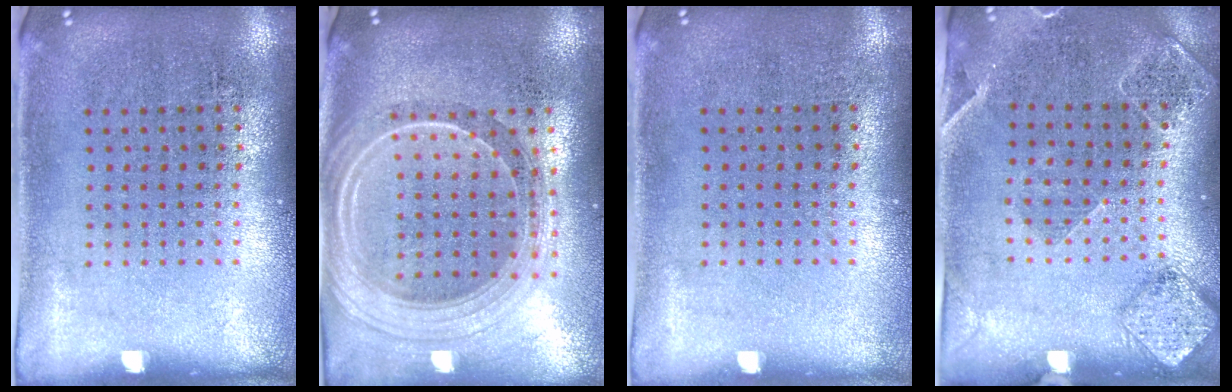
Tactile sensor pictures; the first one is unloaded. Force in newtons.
{"total": 2.4, "press": 2.1, "slide": 1.2}
{"total": 0.0}
{"total": 1.6, "press": 1.6, "slide": 0.3}